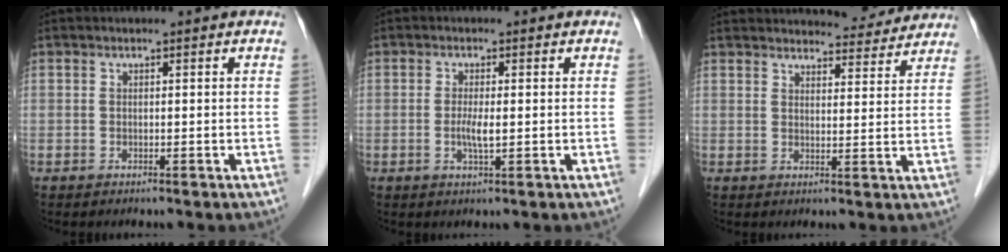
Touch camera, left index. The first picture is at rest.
{"total": 2.5, "force": [-0.3, 0.4, 2.5], "torque": [-0.054, -0.004, -0.005]}
{"total": 9.9, "force": [9.5, 2.1, 1.9], "torque": [-0.012, 0.001, 0.109]}